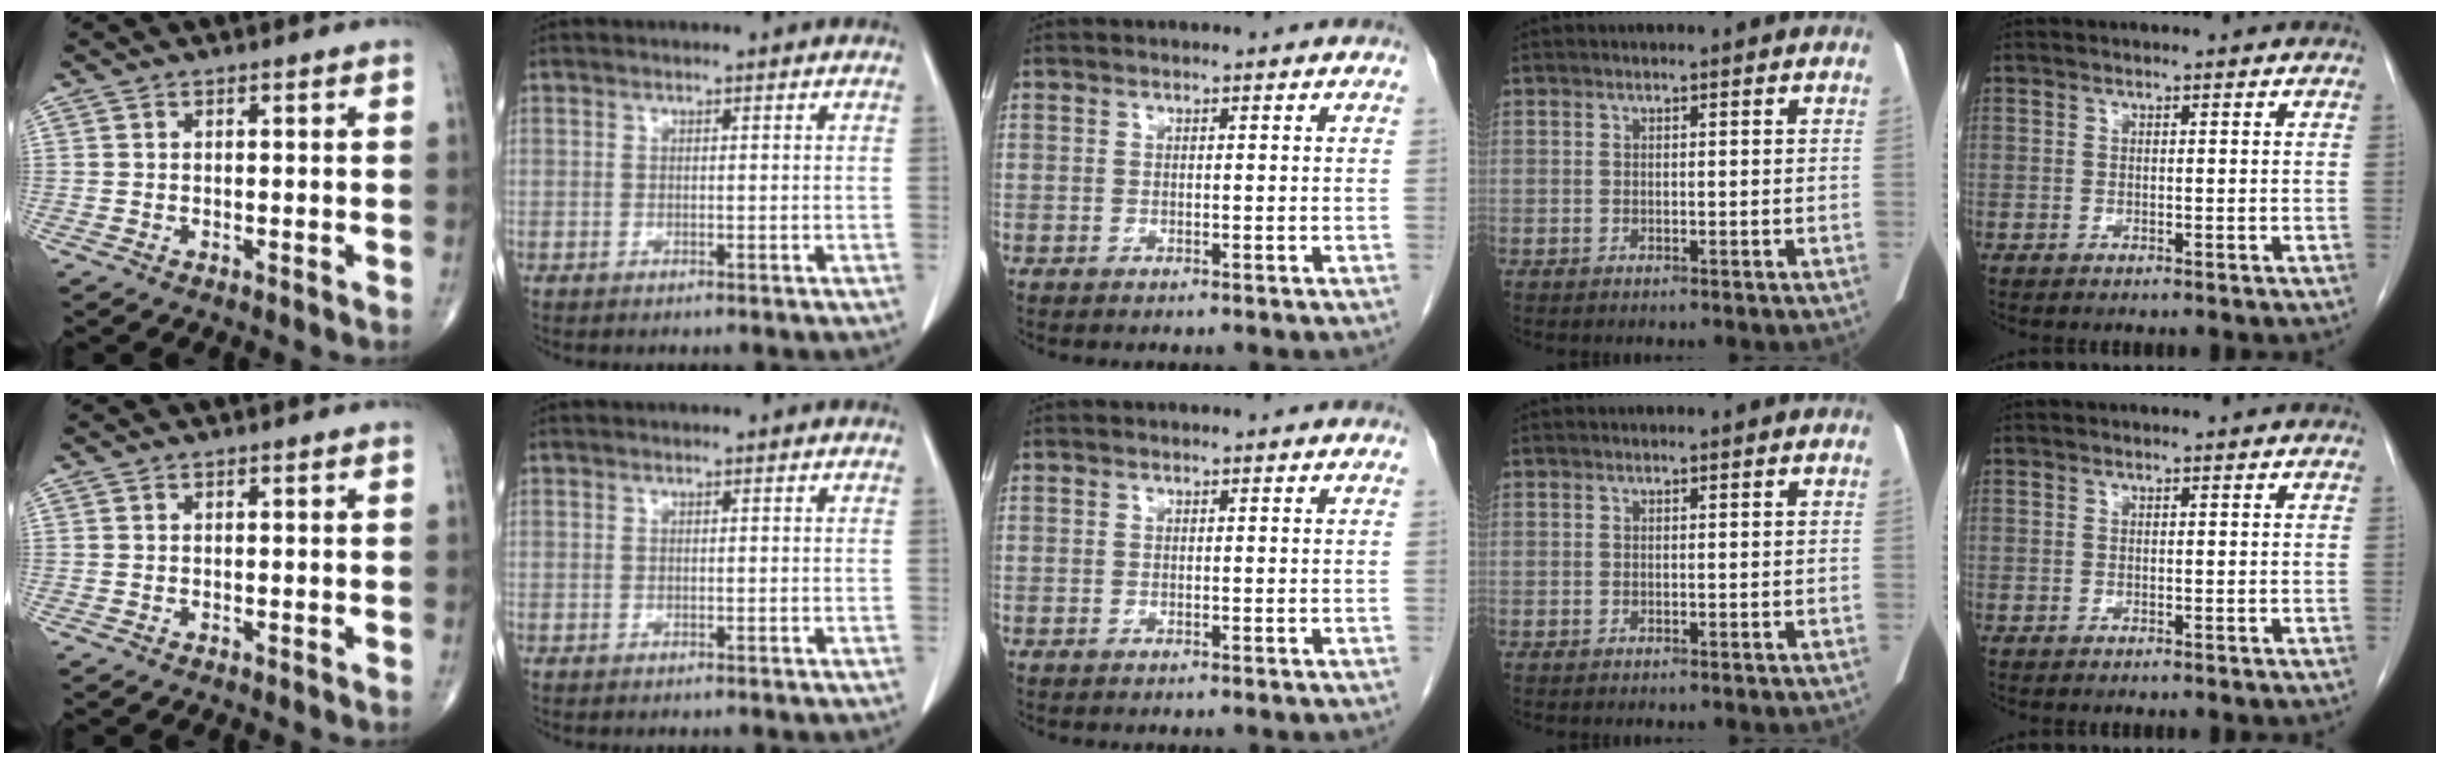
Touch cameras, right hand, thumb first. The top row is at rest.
{}